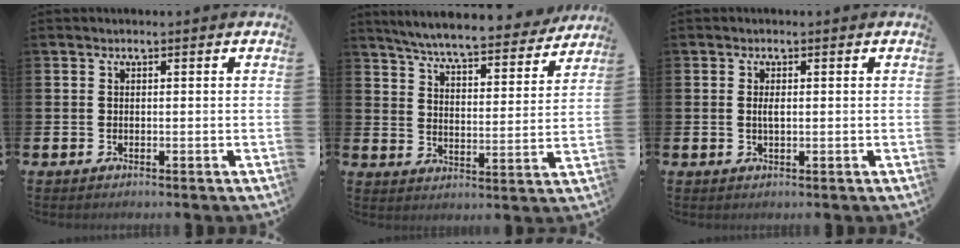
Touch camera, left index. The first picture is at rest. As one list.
[{"total": 6.5, "force": [6.2, 0.3, 1.9], "torque": [-0.060, -0.048, 0.103]}, {"total": 1.4, "force": [0.1, 0.5, 1.3], "torque": [-0.026, 0.003, 0.001]}]